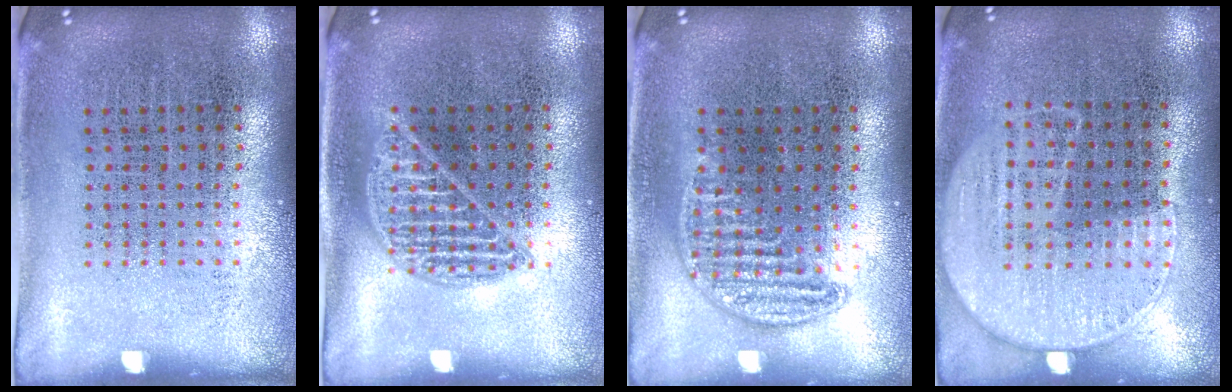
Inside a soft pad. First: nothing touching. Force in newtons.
{"total": 1.0, "press": 1.0, "slide": 0.1}
{"total": 0.9, "press": 0.9, "slide": 0.2}
{"total": 1.2, "press": 1.0, "slide": 0.6}